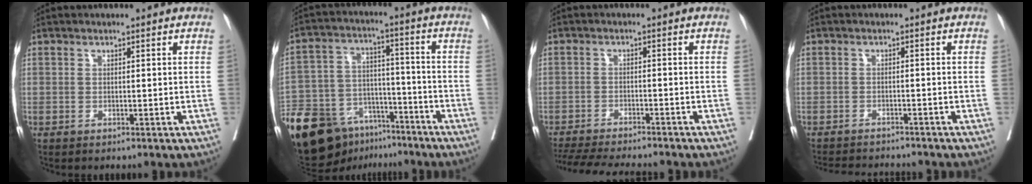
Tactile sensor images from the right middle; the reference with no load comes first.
{"total": 23.3, "force": [-15.8, 12.6, 11.6], "torque": [-0.297, -0.002, -0.269]}
{"total": 13.6, "force": [-12.4, 1.6, 5.5], "torque": [-0.096, -0.019, -0.179]}
{"total": 8.2, "force": [-7.9, 0.9, 2.1], "torque": [-0.027, -0.003, -0.111]}